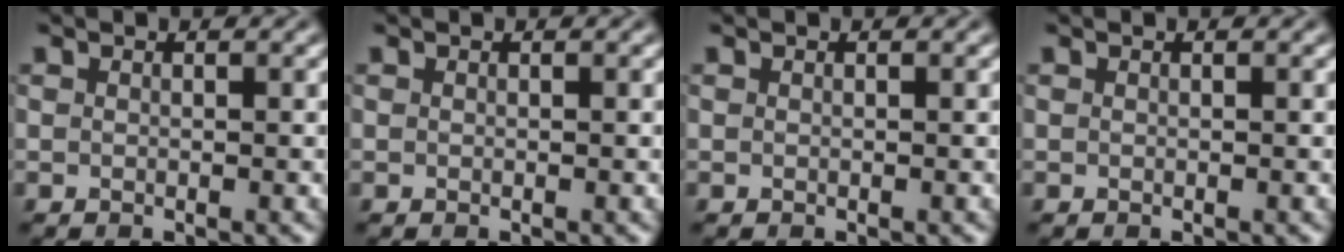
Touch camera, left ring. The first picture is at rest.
{"total": 0.0}
{"total": 0.0}
{"total": 0.0}